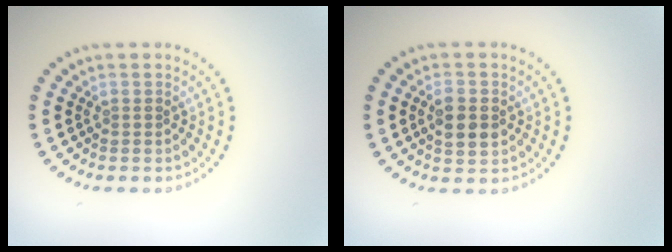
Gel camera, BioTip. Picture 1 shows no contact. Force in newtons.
{"total": 3.0, "press": 3.0, "slide": 0.2}